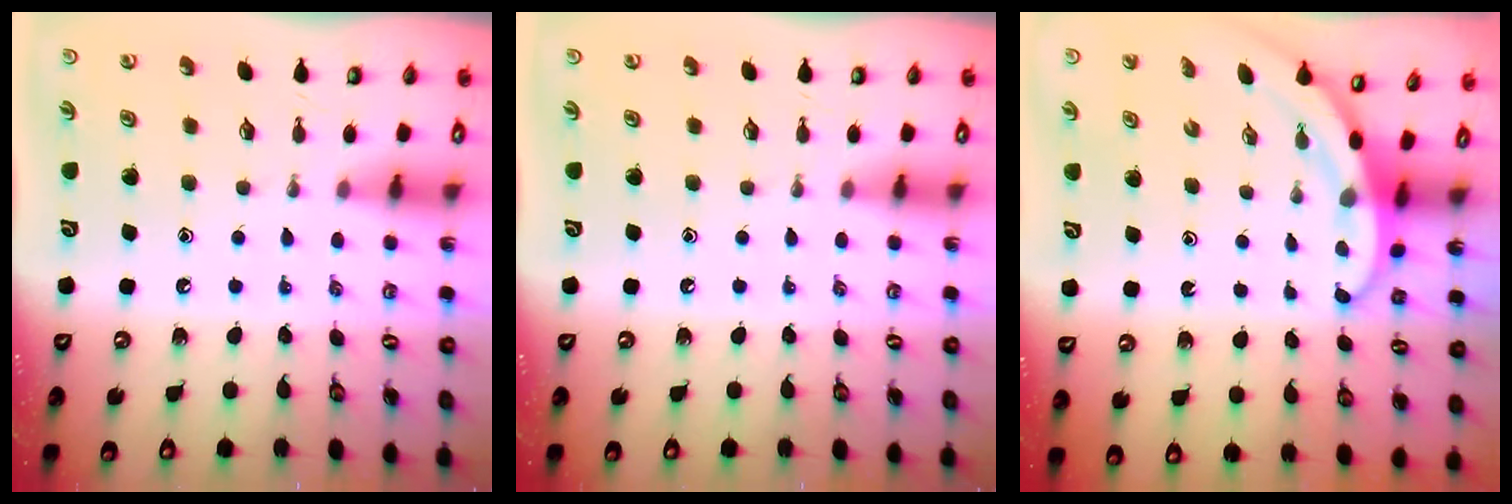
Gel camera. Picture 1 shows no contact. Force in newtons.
{"total": 0.0}
{"total": 3.2, "press": 3.2, "slide": 0.2}